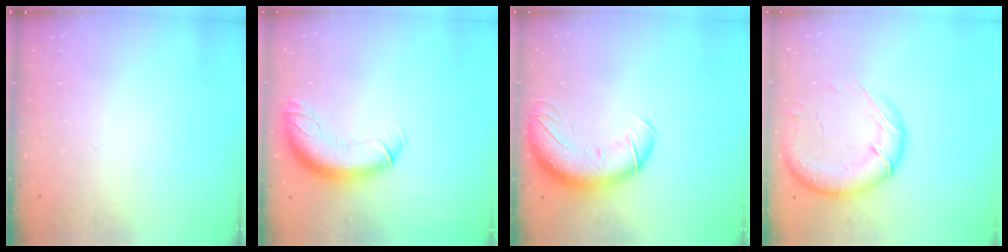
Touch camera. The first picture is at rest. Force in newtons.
{"total": 13.1, "press": 12.8, "slide": 2.9}
{"total": 13.4, "press": 13.0, "slide": 3.3}
{"total": 19.3, "press": 18.8, "slide": 4.3}